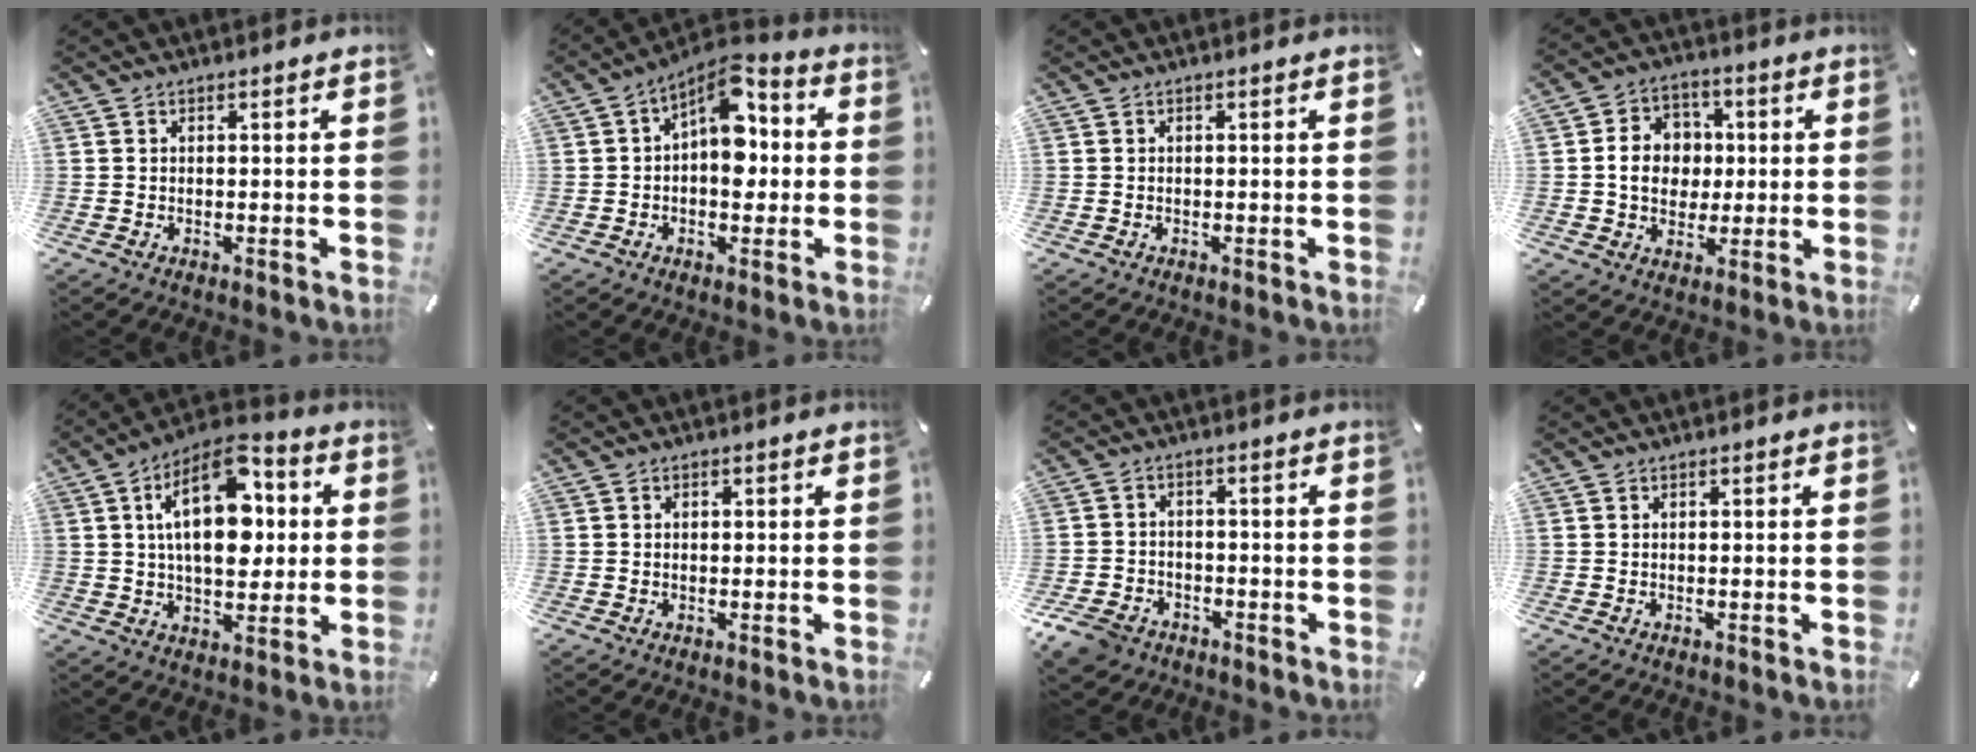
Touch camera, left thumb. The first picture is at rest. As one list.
[{"total": 10.1, "force": [1.9, 6.2, 7.7], "torque": [-0.105, -0.024, 0.027]}, {"total": 0.0}, {"total": 9.4, "force": [0.0, 8.2, 4.5], "torque": [-0.073, 0.015, 0.000]}, {"total": 18.4, "force": [4.2, 10.4, 14.6], "torque": [-0.250, -0.010, 0.068]}, {"total": 0.9, "force": [0.0, 0.8, 0.4], "torque": [-0.008, 0.005, -0.001]}, {"total": 6.3, "force": [-4.4, 4.2, 1.8], "torque": [-0.046, 0.023, -0.086]}, {"total": 0.0}]